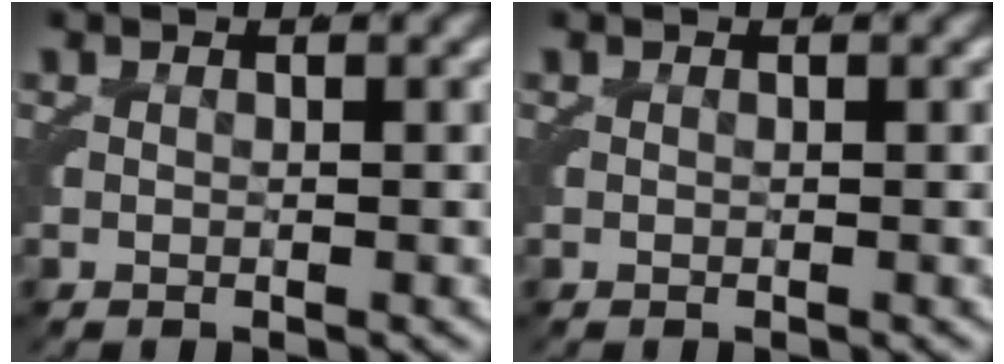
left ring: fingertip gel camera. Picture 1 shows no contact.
{"total": 0.0}